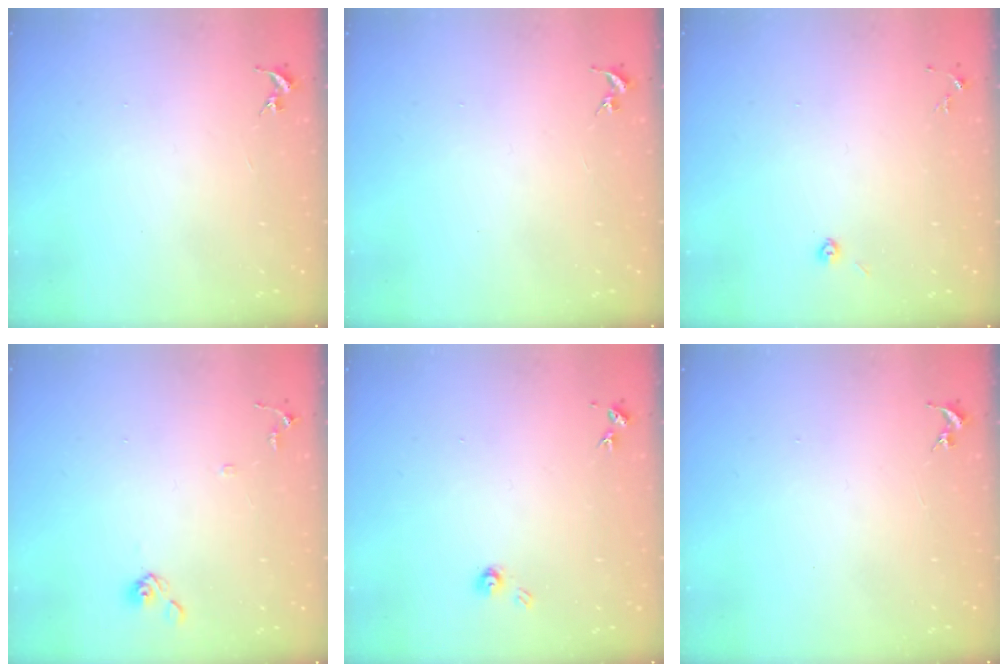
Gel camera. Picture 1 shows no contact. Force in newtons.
{"total": 0.0}
{"total": 2.9, "press": 2.8, "slide": 1.0}
{"total": 7.3, "press": 7.3, "slide": 0.6}
{"total": 3.9, "press": 3.9, "slide": 0.3}
{"total": 0.0}